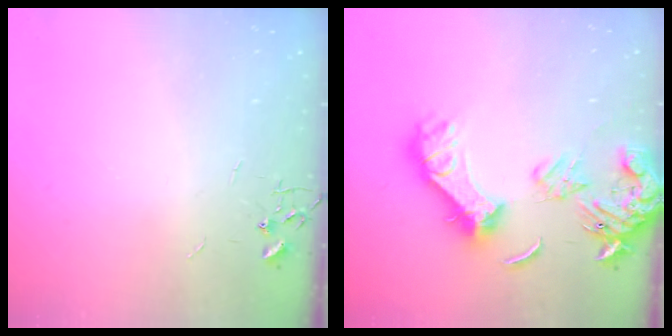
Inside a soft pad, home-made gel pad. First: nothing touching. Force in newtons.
{"total": 18.2, "press": 18.1, "slide": 2.0}